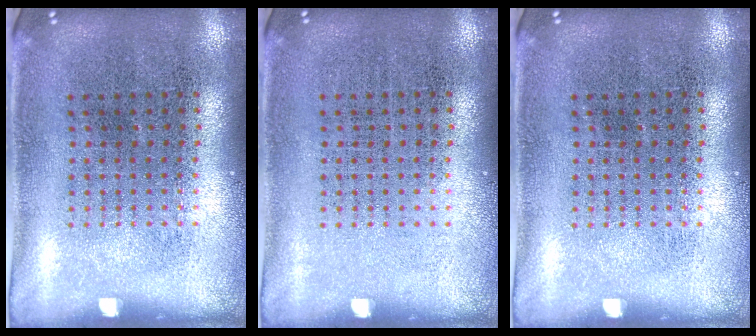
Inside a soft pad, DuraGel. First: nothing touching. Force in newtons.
{"total": 0.0}
{"total": 0.0}